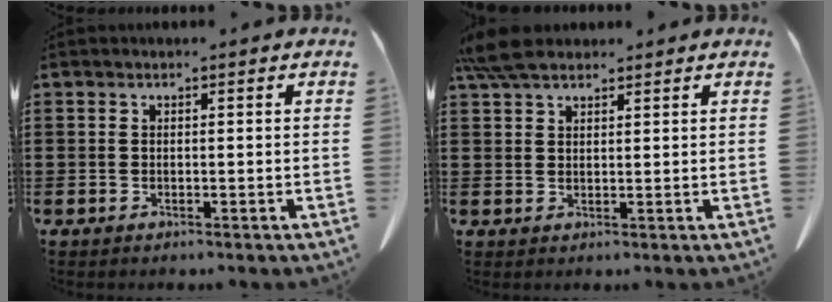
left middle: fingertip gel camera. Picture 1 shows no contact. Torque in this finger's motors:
{"motor_torque": [1.36, 0.78, 0.26, 0.09]}